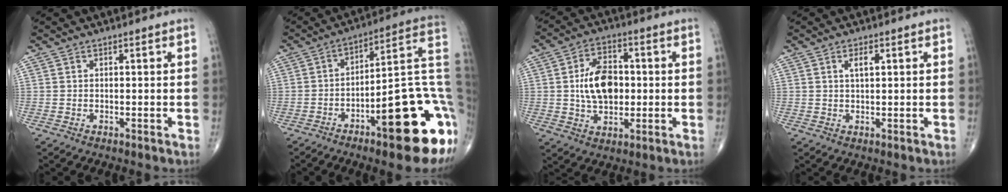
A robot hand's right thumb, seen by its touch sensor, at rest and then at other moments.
{"total": 22.8, "force": [-7.4, 6.1, 20.7], "torque": [-0.216, 0.036, -0.098]}
{"total": 11.3, "force": [0.3, 7.1, 8.8], "torque": [-0.130, 0.007, 0.005]}
{"total": 2.4, "force": [0.9, 0.9, 2.0], "torque": [-0.030, -0.001, 0.015]}